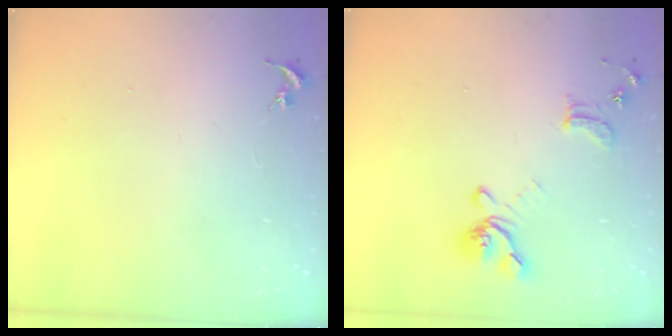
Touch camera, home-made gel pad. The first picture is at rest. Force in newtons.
{"total": 14.2, "press": 14.1, "slide": 1.6}